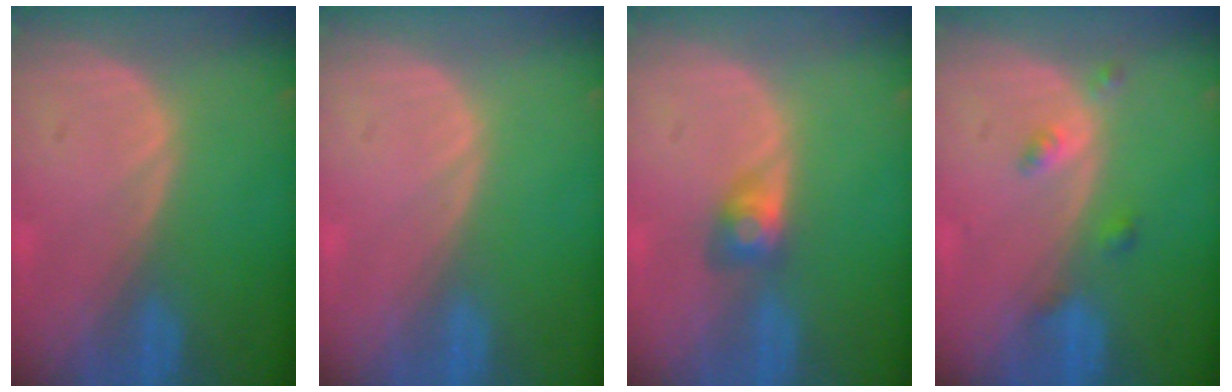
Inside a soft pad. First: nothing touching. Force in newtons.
{"total": 0.0}
{"total": 3.1, "press": 2.7, "slide": 1.4}
{"total": 2.5, "press": 2.5, "slide": 0.2}